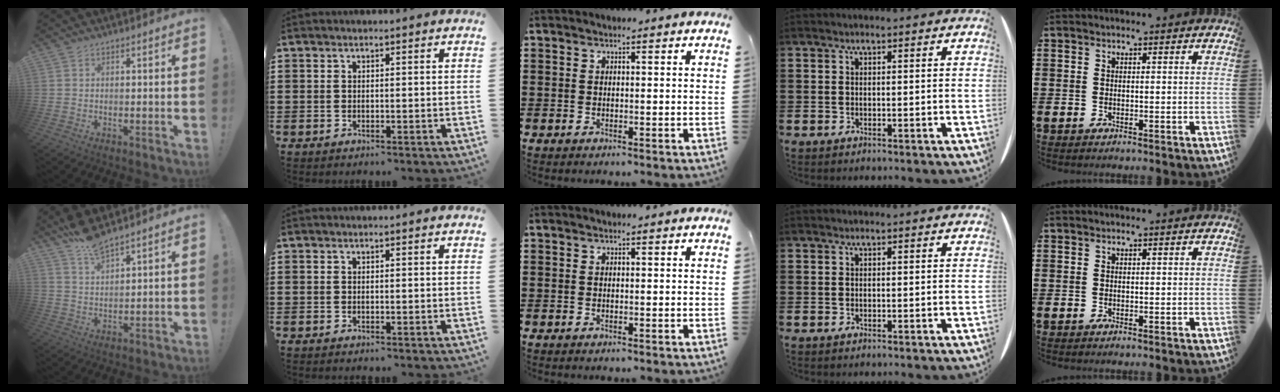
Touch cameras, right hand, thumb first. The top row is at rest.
{"thumb": {"total": 7.0, "force": [6.0, 1.2, 3.4], "torque": [-0.074, -0.032, 0.110]}}